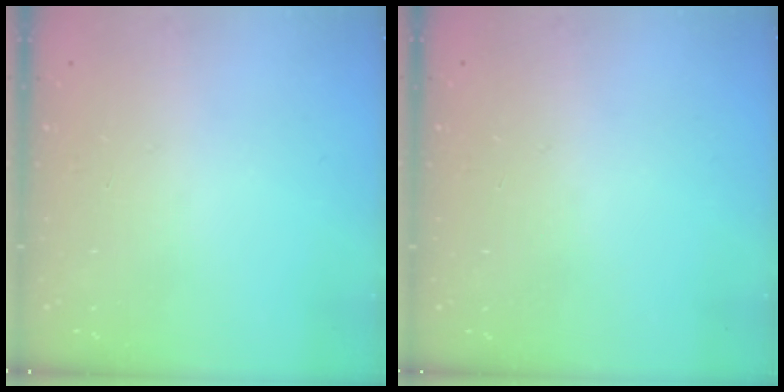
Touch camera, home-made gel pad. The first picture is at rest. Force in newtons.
{"total": 0.0}